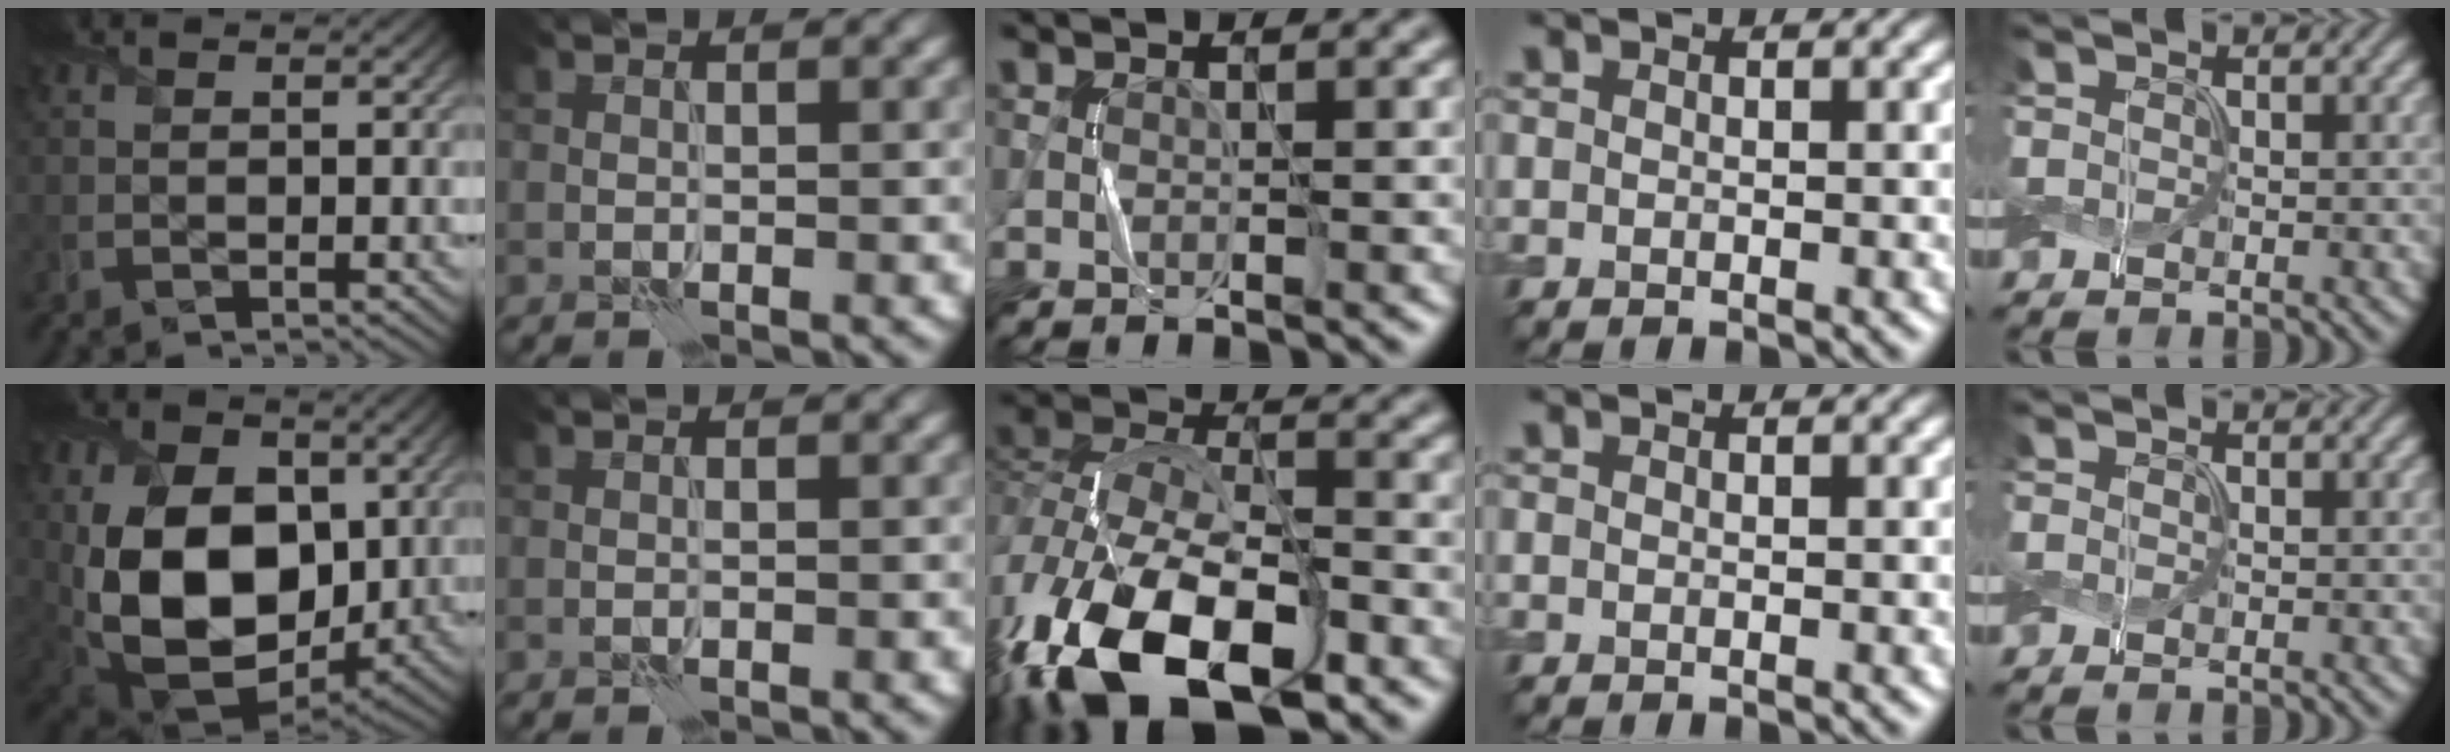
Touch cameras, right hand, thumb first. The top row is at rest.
{"thumb": {"total": 17.9, "force": [0.6, 12.3, 13.0], "torque": [-0.254, -0.023, 0.014]}, "middle": {"total": 15.7, "force": [-8.5, 7.9, 10.6], "torque": [-0.226, -0.022, -0.154]}}